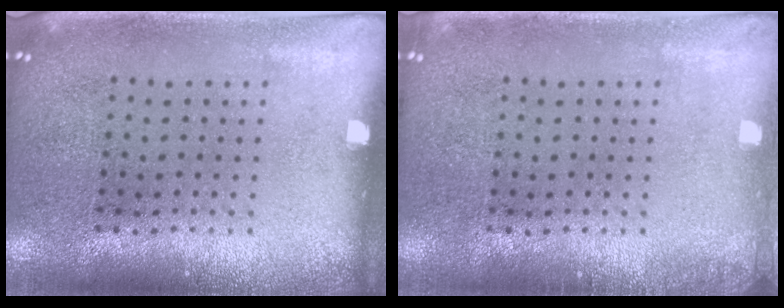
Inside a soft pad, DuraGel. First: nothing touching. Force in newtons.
{"total": 0.6, "press": 0.6, "slide": 0.2}